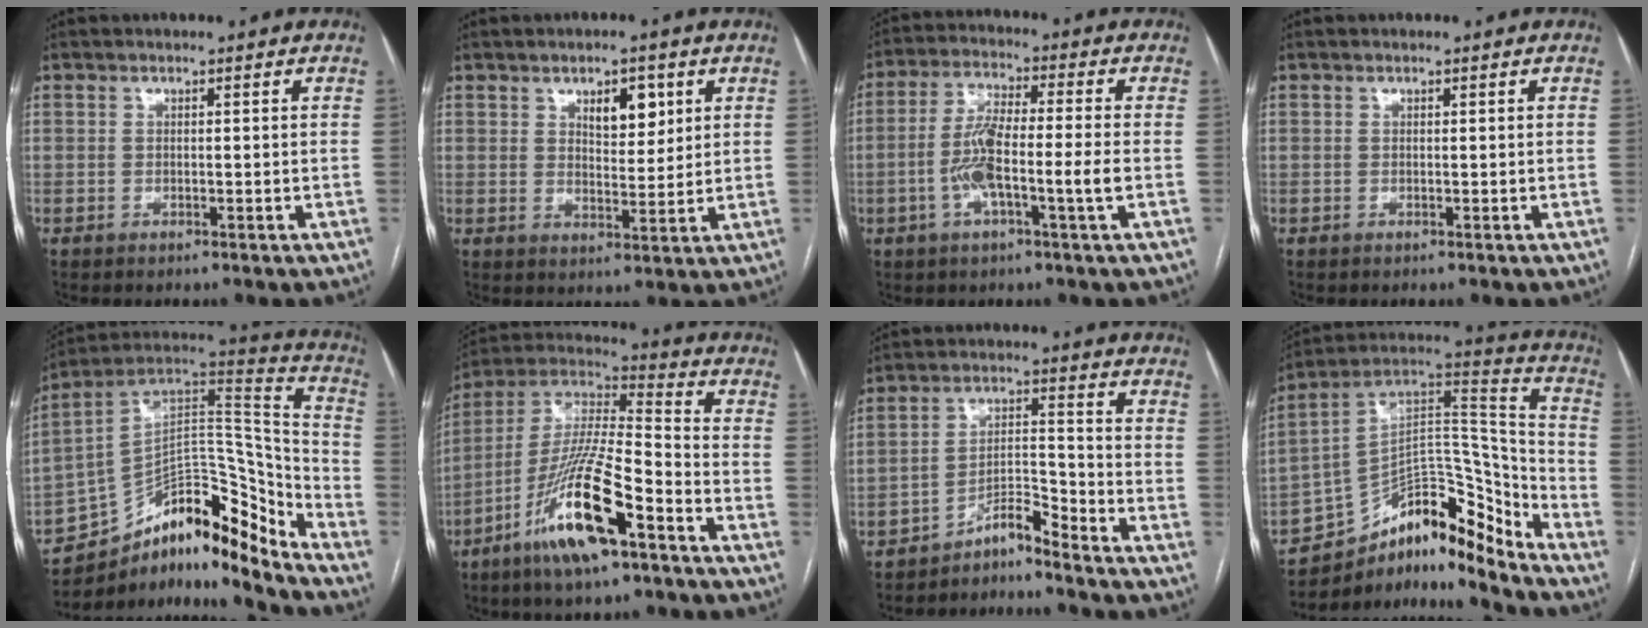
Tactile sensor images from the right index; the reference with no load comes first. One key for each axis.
{"total": 5.6, "fx": 2.6, "fy": 2.5, "fz": 4.2, "tx": -0.065, "ty": 0.001, "tz": 0.044}
{"total": 9.1, "fx": -2.2, "fy": 0.5, "fz": 8.8, "tx": -0.178, "ty": 0.008, "tz": -0.048}
{"total": 0.0}
{"total": 18.9, "fx": -14.7, "fy": 6.0, "fz": 10.2, "tx": -0.138, "ty": 0.085, "tz": -0.240}
{"total": 17.1, "fx": -8.9, "fy": 2.5, "fz": 14.4, "tx": -0.292, "ty": -0.017, "tz": -0.161}
{"total": 5.3, "fx": -5.1, "fy": -0.2, "fz": 1.6, "tx": -0.021, "ty": 0.008, "tz": -0.087}
{"total": 16.5, "fx": -13.1, "fy": 5.2, "fz": 8.5, "tx": -0.116, "ty": 0.082, "tz": -0.217}